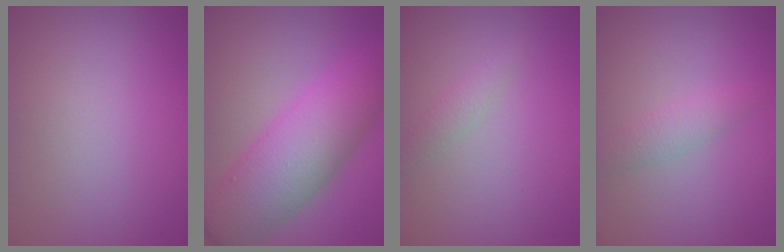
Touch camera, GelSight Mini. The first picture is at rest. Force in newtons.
{"total": 8.5, "press": 8.5, "slide": 0.1}
{"total": 1.2, "press": 1.2, "slide": 0.1}
{"total": 1.8, "press": 1.8, "slide": 0.0}